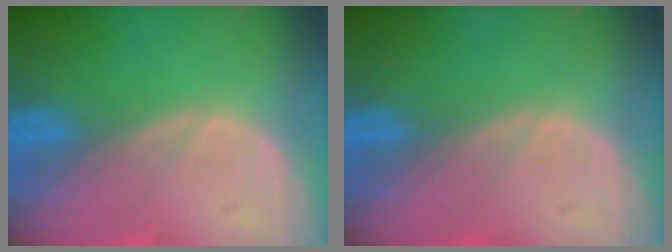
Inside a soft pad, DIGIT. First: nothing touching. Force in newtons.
{"total": 0.0}